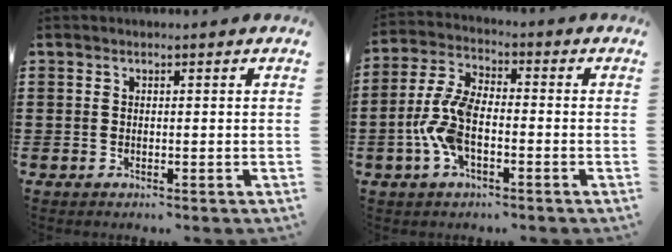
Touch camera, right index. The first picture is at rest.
{"total": 8.4, "force": [-2.2, 4.0, 7.1], "torque": [-0.176, -0.007, -0.049]}